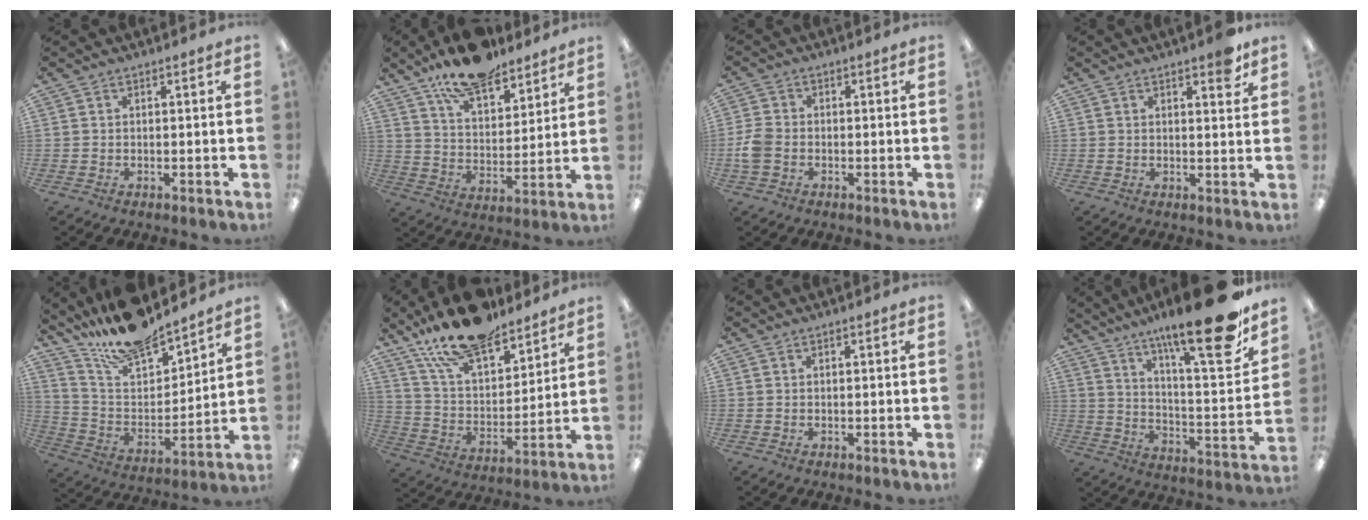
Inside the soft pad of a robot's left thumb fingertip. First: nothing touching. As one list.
[{"total": 14.0, "force": [11.7, 5.1, 5.9], "torque": [-0.097, -0.070, 0.210]}, {"total": 4.8, "force": [-1.0, 3.5, 3.2], "torque": [-0.065, 0.007, -0.017]}, {"total": 4.0, "force": [3.0, 1.1, 2.3], "torque": [-0.020, -0.017, 0.047]}, {"total": 16.2, "force": [14.9, 3.8, 4.9], "torque": [-0.113, -0.114, 0.269]}, {"total": 18.1, "force": [14.8, 6.6, 8.2], "torque": [-0.151, -0.087, 0.262]}, {"total": 0.0}, {"total": 23.4, "force": [16.7, 4.1, 15.8], "torque": [-0.233, -0.123, 0.261]}]